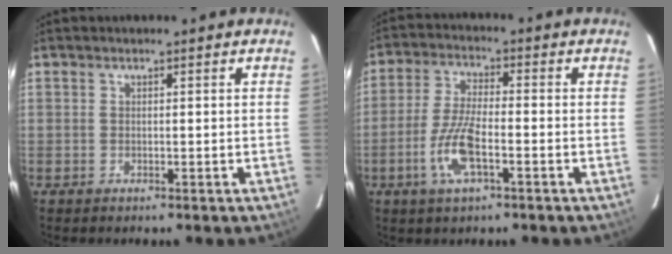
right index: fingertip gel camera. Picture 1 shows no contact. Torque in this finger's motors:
{"motor_torque": [-0.18, -0.09, 0.09, 0.02]}